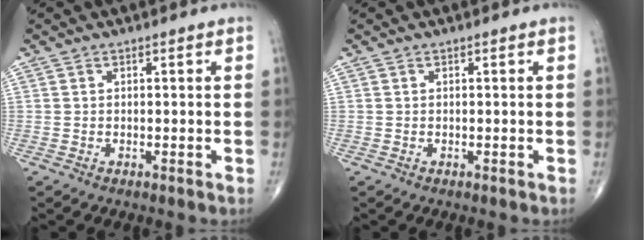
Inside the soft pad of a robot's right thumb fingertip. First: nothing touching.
{"total": 0.0}